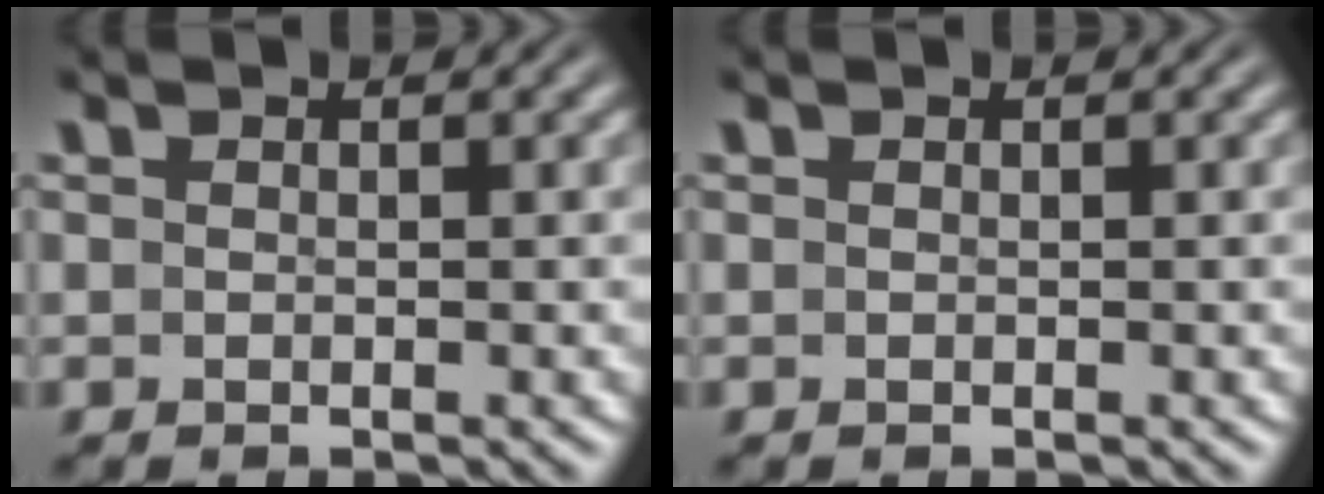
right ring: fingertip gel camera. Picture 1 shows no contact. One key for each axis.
{"total": 0.0}